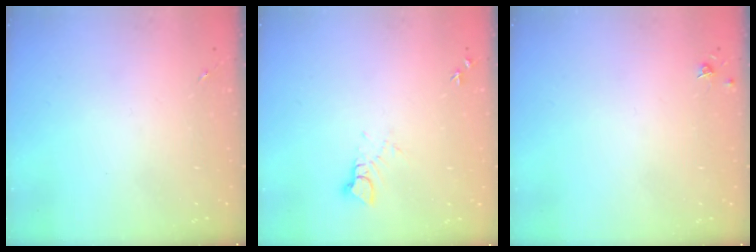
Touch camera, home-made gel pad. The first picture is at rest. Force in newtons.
{"total": 4.4, "press": 4.4, "slide": 0.3}
{"total": 3.3, "press": 3.3, "slide": 0.5}